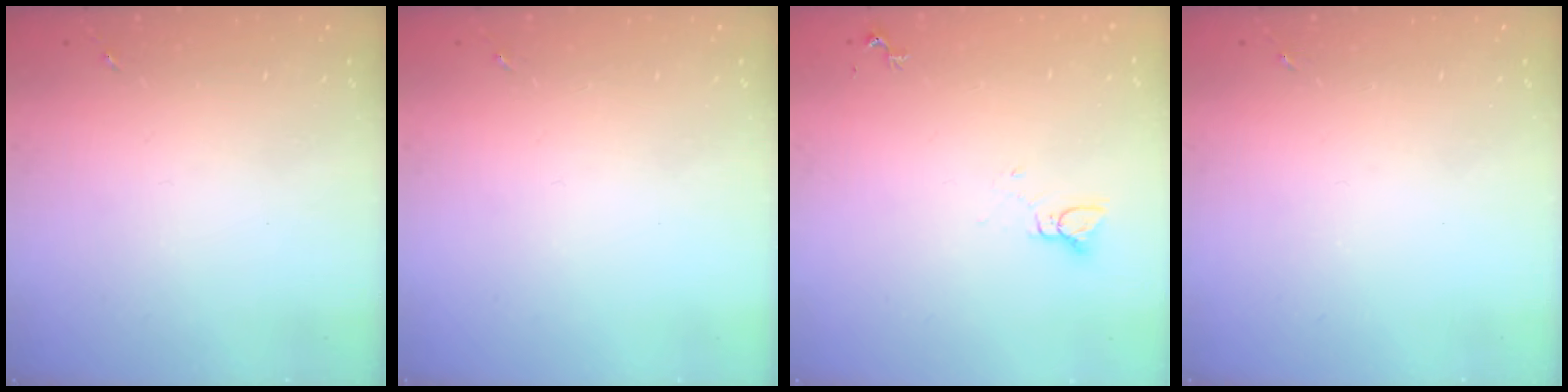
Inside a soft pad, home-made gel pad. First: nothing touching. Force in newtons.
{"total": 0.0}
{"total": 2.8, "press": 2.8, "slide": 0.1}
{"total": 0.0}